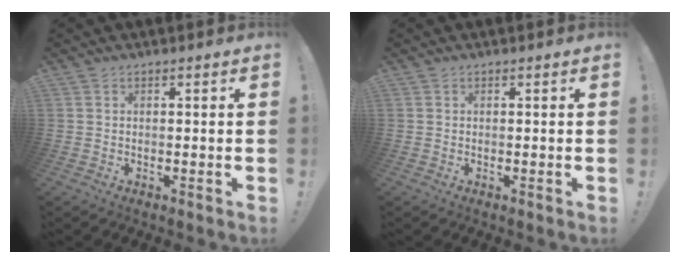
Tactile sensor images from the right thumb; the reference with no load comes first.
{"total": 0.0}